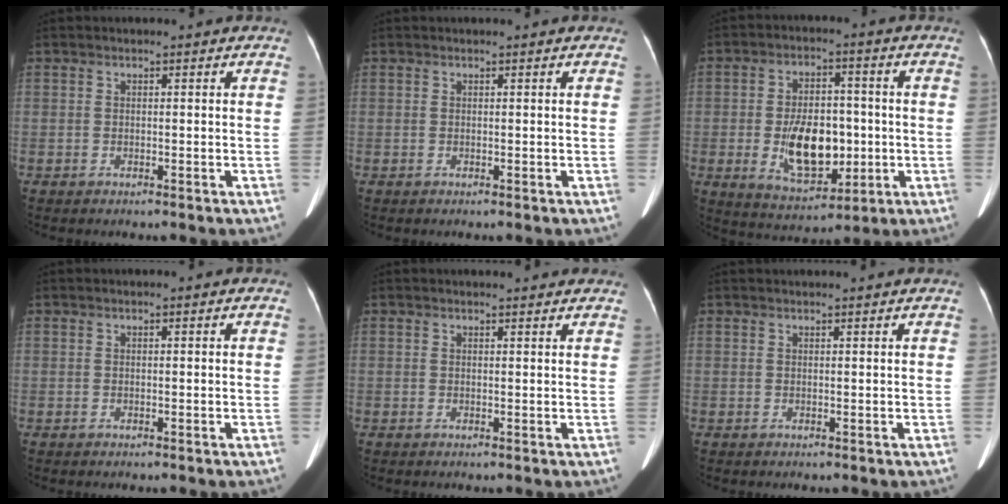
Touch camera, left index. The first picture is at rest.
{"total": 0.6, "force": [0.6, 0.0, 0.2], "torque": [-0.002, 0.010, 0.011]}
{"total": 11.2, "force": [-1.8, 6.0, 9.2], "torque": [-0.165, 0.000, -0.021]}
{"total": 0.0}
{"total": 4.4, "force": [4.1, 0.7, 1.2], "torque": [-0.013, 0.010, 0.040]}
{"total": 2.9, "force": [2.8, -0.3, 0.8], "torque": [-0.008, 0.021, 0.037]}